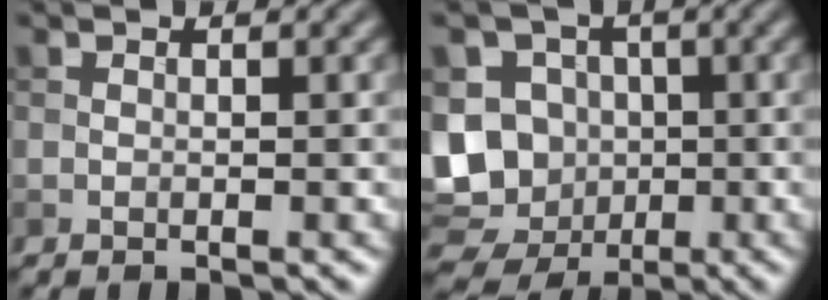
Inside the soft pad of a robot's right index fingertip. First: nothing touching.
{"total": 10.2, "force": [-1.2, 8.9, 4.8], "torque": [-0.062, -0.009, -0.036]}